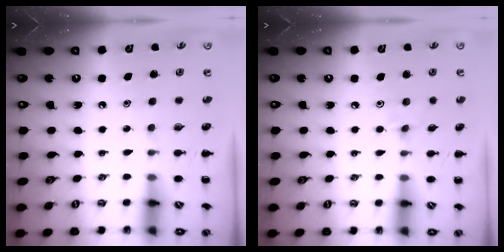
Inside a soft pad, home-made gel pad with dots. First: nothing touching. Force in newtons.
{"total": 4.8, "press": 4.5, "slide": 1.8}